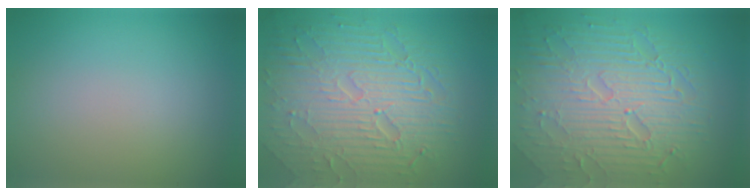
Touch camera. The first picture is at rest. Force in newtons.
{"total": 10.2, "press": 6.6, "slide": 7.7}
{"total": 10.1, "press": 6.6, "slide": 7.6}